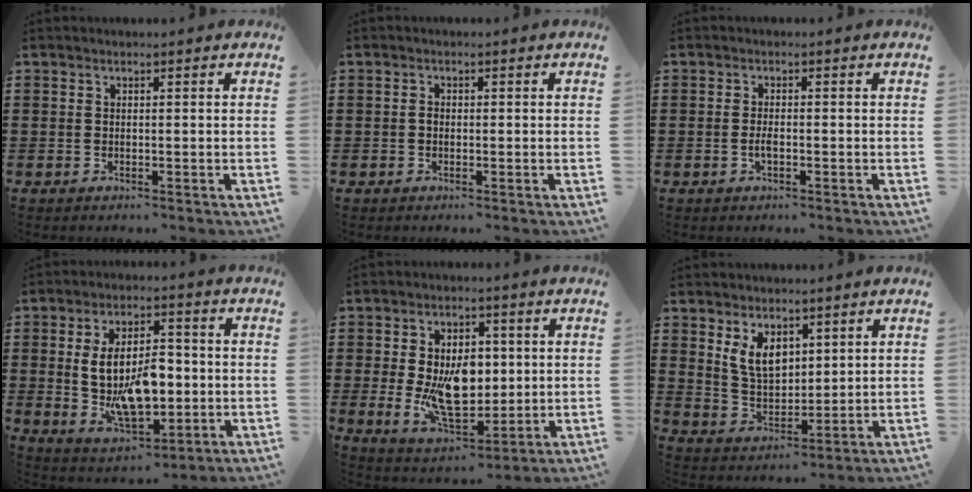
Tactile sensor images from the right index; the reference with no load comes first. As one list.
[{"total": 1.0, "force": [-0.2, 0.7, 0.7], "torque": [-0.015, 0.001, -0.005]}, {"total": 1.8, "force": [-0.5, 0.6, 1.7], "torque": [-0.032, 0.001, -0.008]}, {"total": 11.3, "force": [-0.5, 5.8, 9.7], "torque": [-0.179, -0.003, -0.015]}, {"total": 11.0, "force": [0.2, 6.6, 8.8], "torque": [-0.161, 0.001, 0.002]}, {"total": 6.5, "force": [3.1, 4.1, 4.0], "torque": [-0.085, 0.008, 0.057]}]